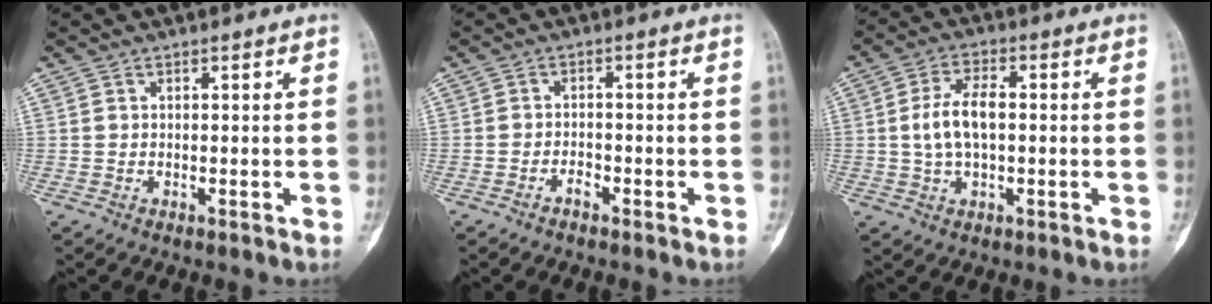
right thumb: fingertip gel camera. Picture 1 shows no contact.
{"total": 1.8, "force": [-1.3, 0.7, 1.0], "torque": [-0.016, 0.009, -0.027]}
{"total": 7.8, "force": [0.2, 4.0, 6.7], "torque": [-0.133, 0.012, 0.000]}